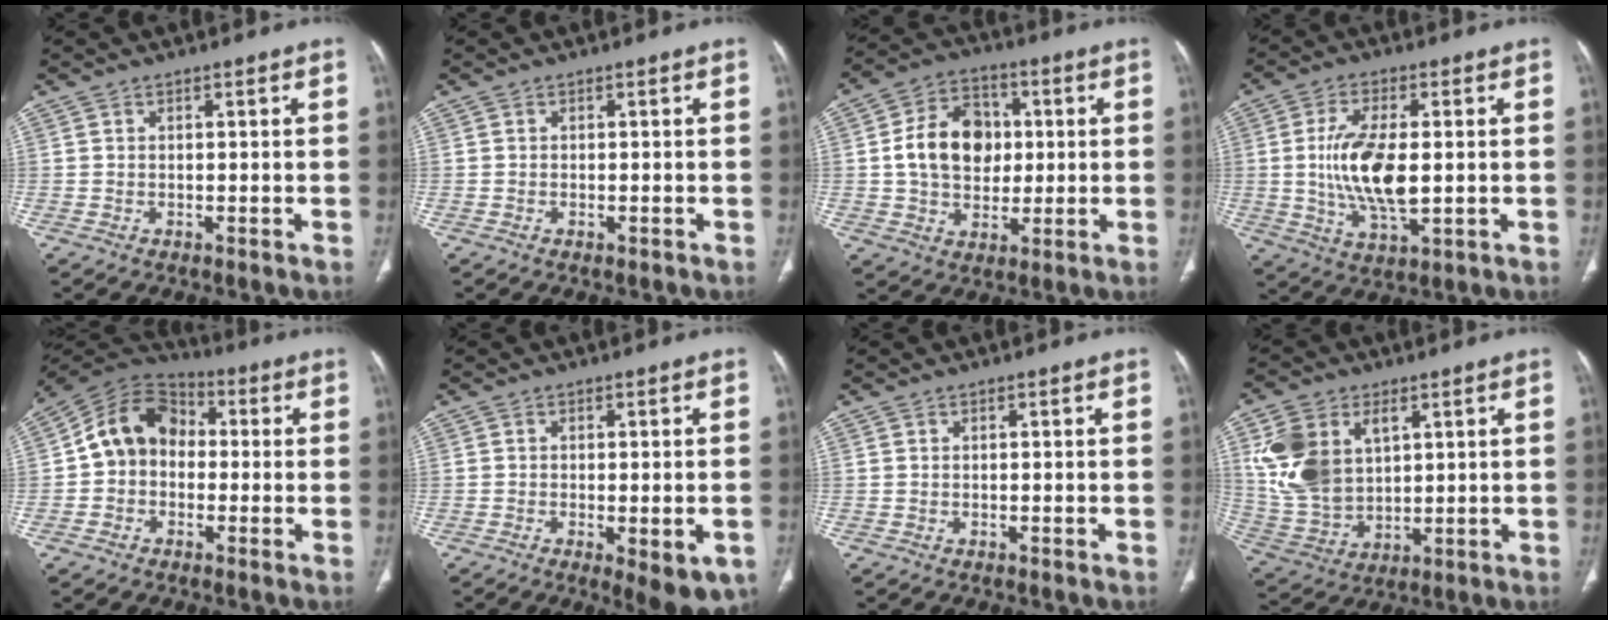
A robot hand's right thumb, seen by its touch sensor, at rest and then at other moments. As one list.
[{"total": 0.5, "force": [-0.2, 0.3, 0.4], "torque": [-0.011, 0.003, -0.002]}, {"total": 13.7, "force": [1.2, 10.6, 8.7], "torque": [-0.115, 0.012, 0.019]}, {"total": 12.5, "force": [0.0, 5.4, 11.3], "torque": [-0.222, -0.012, 0.003]}, {"total": 11.6, "force": [0.0, 9.4, 6.8], "torque": [-0.097, 0.039, -0.019]}, {"total": 8.6, "force": [-3.5, 3.2, 7.2], "torque": [-0.093, -0.006, -0.044]}, {"total": 0.0}, {"total": 14.9, "force": [4.9, 10.1, 9.9], "torque": [-0.189, -0.011, 0.112]}]